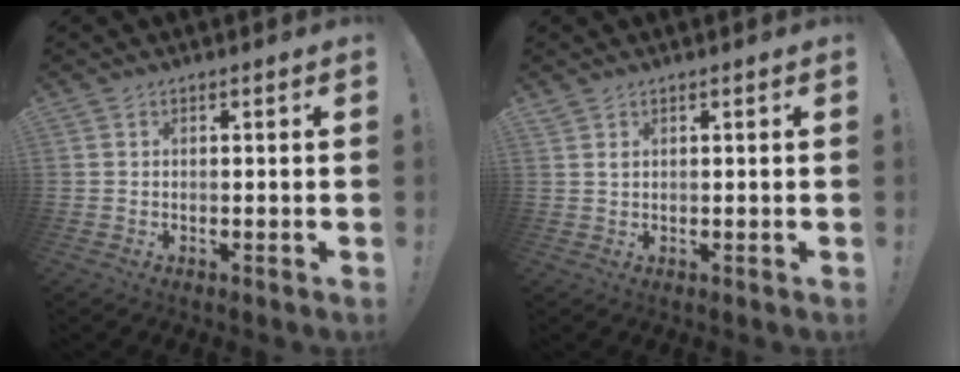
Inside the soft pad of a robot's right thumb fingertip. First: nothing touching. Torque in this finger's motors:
{"motor_torque": [0.01, -0.01, 0.15, 0.16, 0.00]}